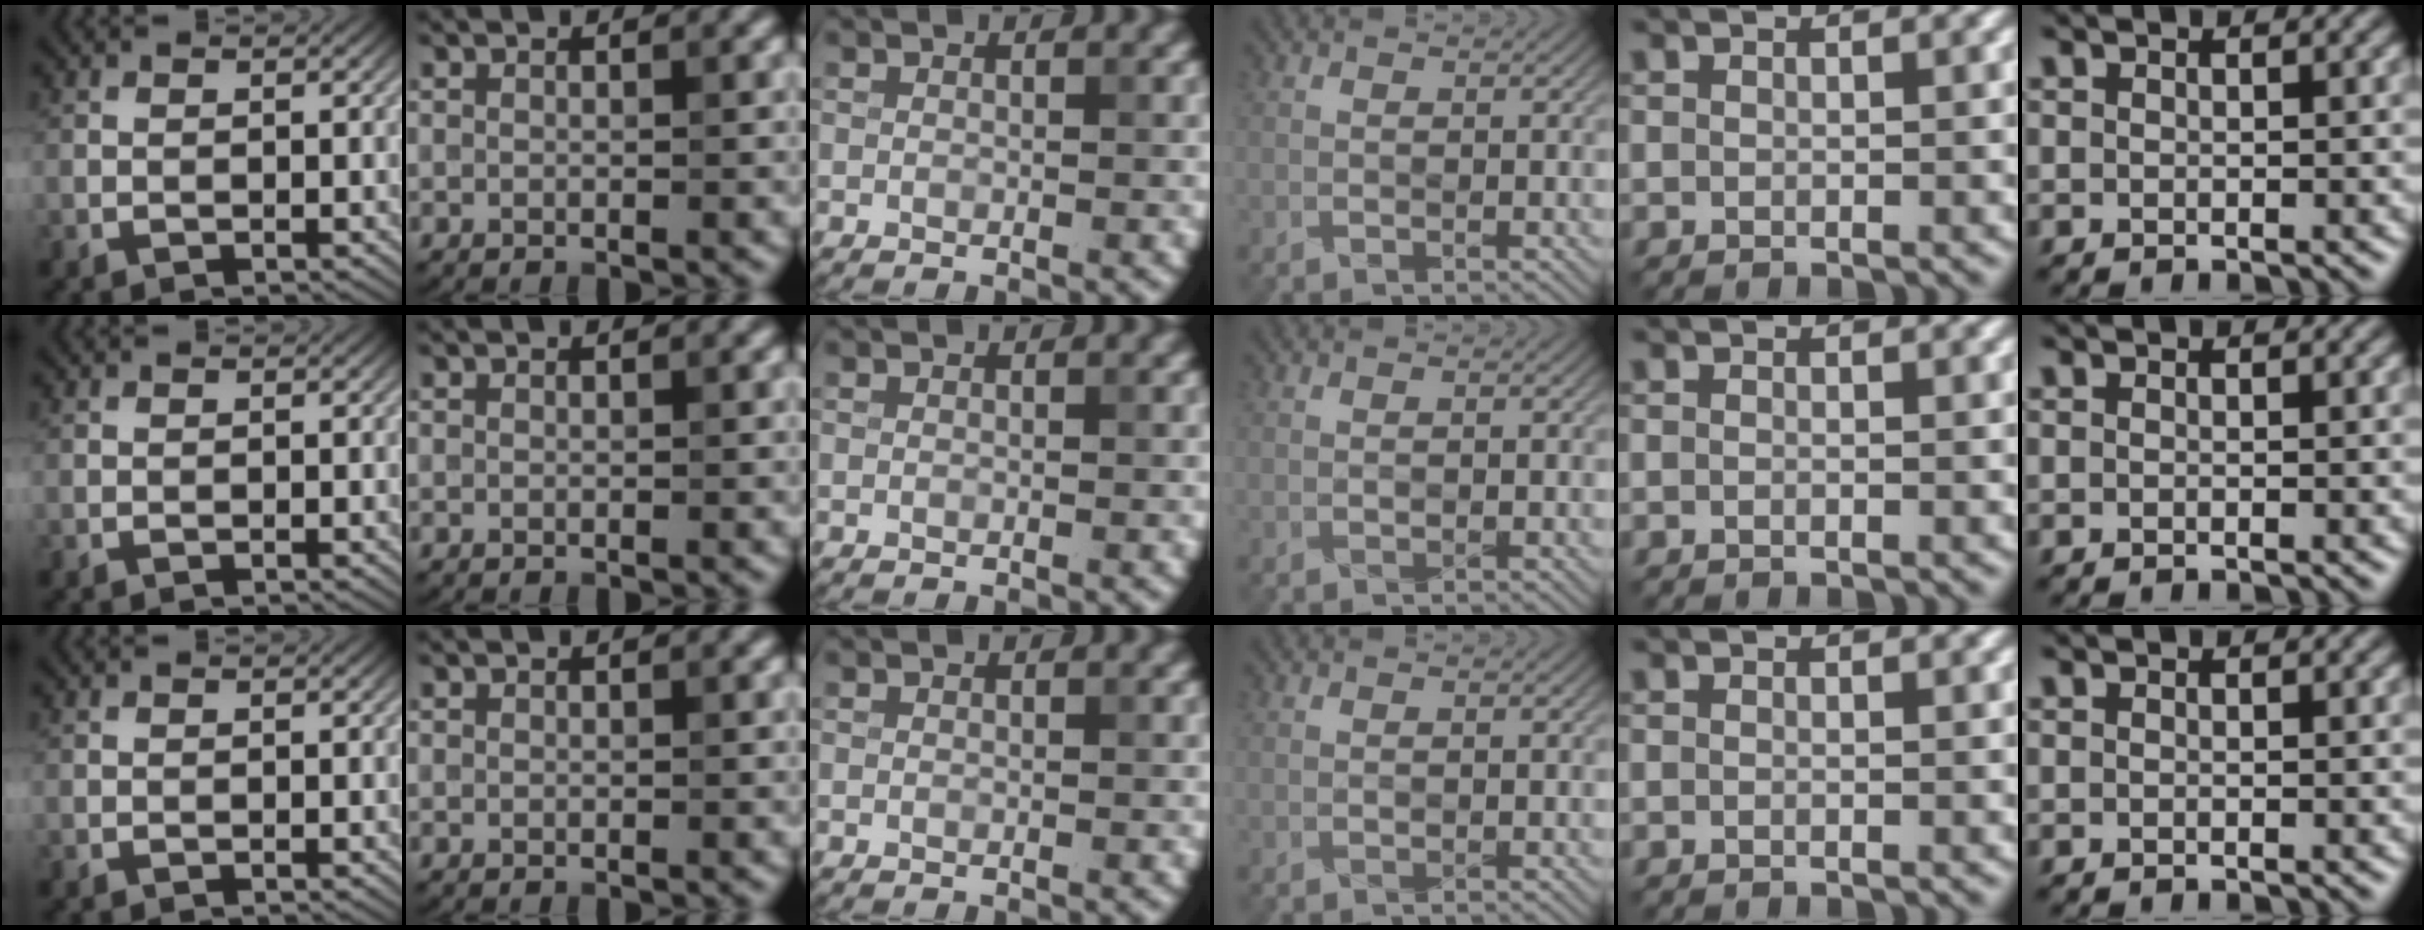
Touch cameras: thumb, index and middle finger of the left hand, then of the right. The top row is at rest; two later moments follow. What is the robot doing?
{"motion": "wrap", "object": "aluminum foil"}